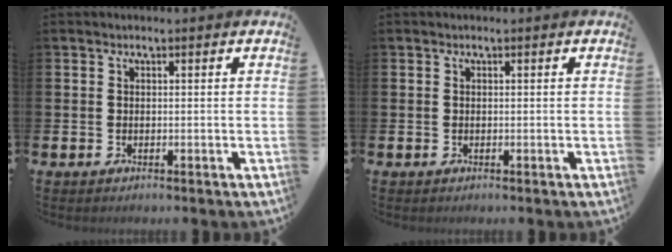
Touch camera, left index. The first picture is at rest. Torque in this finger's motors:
{"motor_torque": [-0.06, -0.06, 0.00, 0.00]}